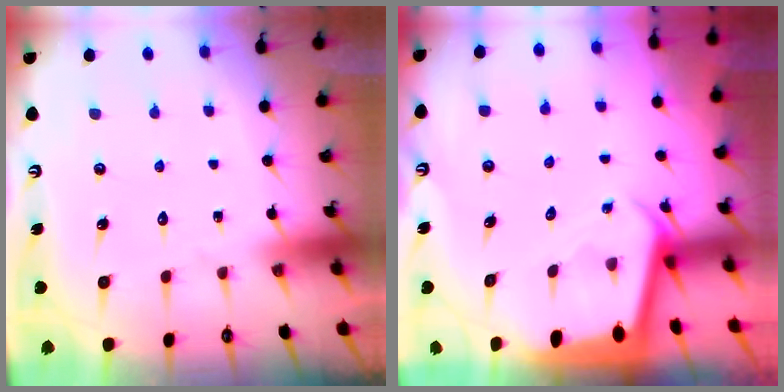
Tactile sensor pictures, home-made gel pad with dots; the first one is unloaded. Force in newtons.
{"total": 2.2, "press": 2.2, "slide": 0.1}